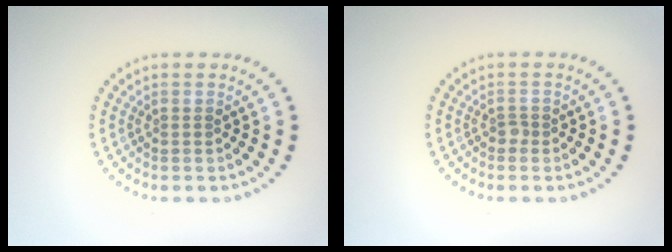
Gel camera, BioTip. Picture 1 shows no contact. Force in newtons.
{"total": 0.7, "press": 0.5, "slide": 0.5}